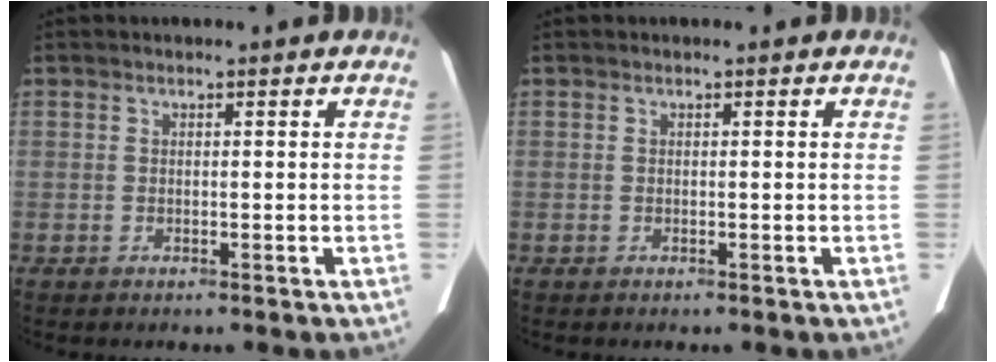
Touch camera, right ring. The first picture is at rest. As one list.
[{"total": 0.0}]